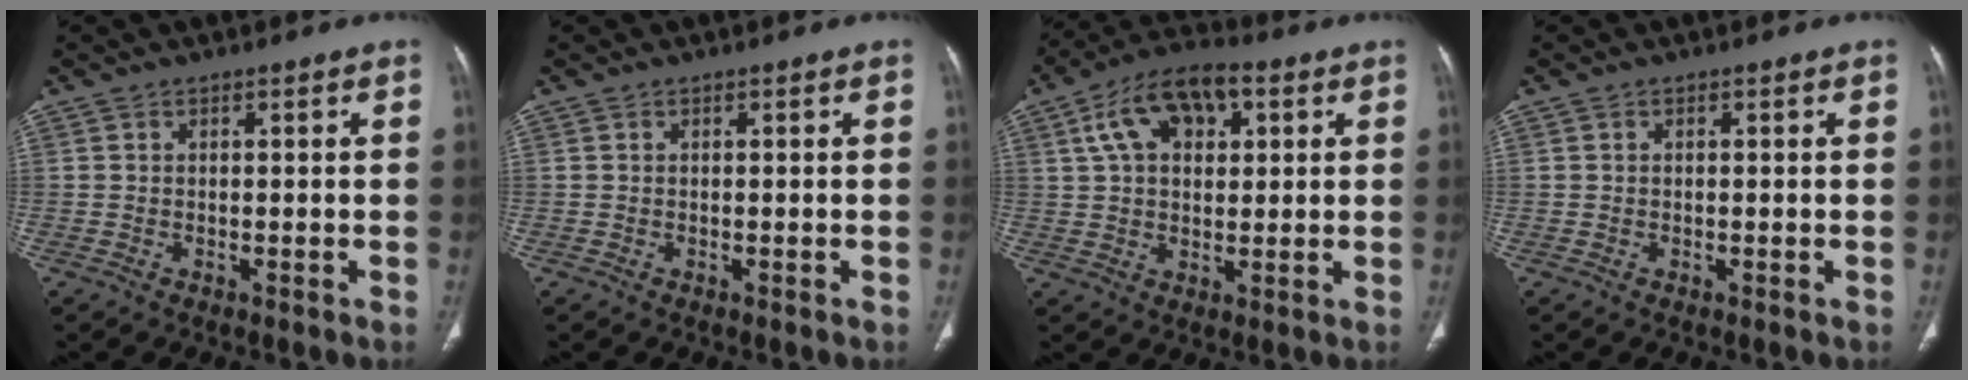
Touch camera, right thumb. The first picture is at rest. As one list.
[{"total": 0.0}, {"total": 12.6, "force": [4.5, 7.2, 9.4], "torque": [-0.151, 0.015, 0.072]}, {"total": 0.0}]